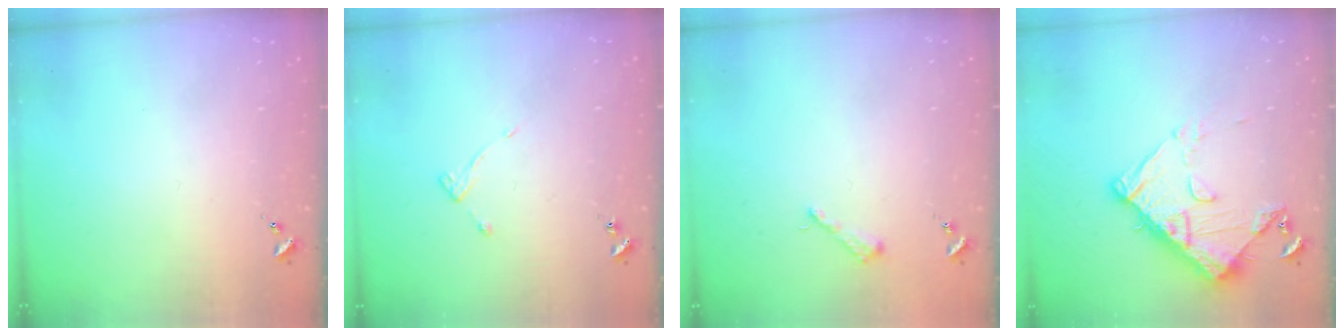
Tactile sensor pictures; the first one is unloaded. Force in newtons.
{"total": 3.6, "press": 3.6, "slide": 0.6}
{"total": 3.6, "press": 3.6, "slide": 0.4}
{"total": 13.0, "press": 13.0, "slide": 1.3}